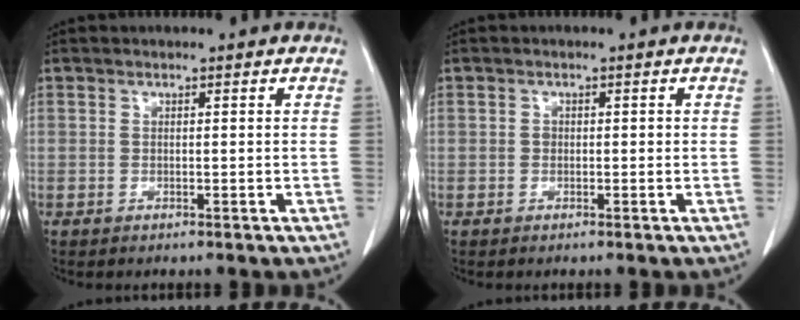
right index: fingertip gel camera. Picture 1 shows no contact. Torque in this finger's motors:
{"motor_torque": [0.16, -0.06, 0.00, 0.01]}